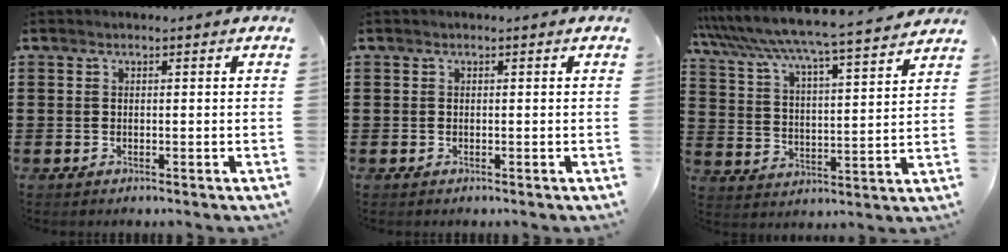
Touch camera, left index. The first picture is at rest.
{"total": 0.0}
{"total": 5.2, "force": [4.8, -0.6, 1.9], "torque": [-0.063, -0.047, 0.072]}